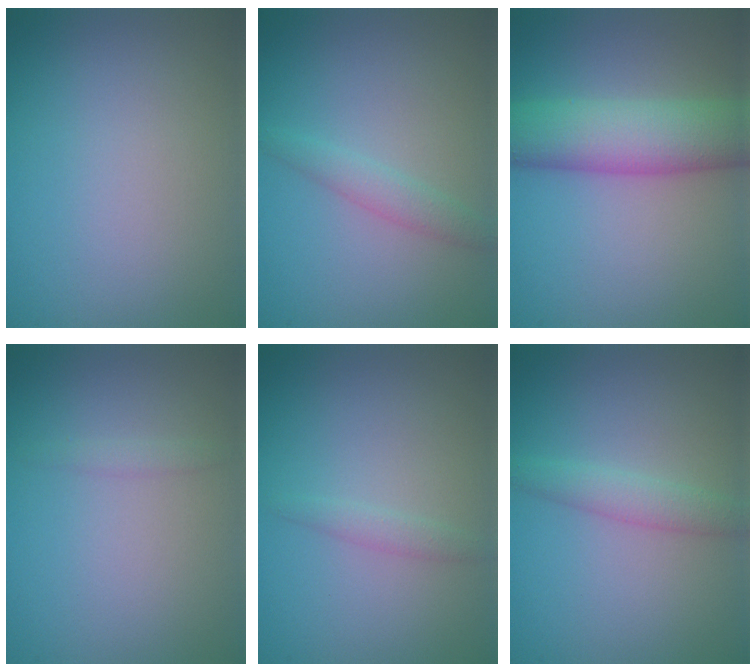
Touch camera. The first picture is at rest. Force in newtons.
{"total": 1.7, "press": 1.7, "slide": 0.1}
{"total": 7.1, "press": 7.1, "slide": 0.2}
{"total": 0.8, "press": 0.8, "slide": 0.0}
{"total": 0.5, "press": 0.5, "slide": 0.1}
{"total": 2.0, "press": 2.0, "slide": 0.0}